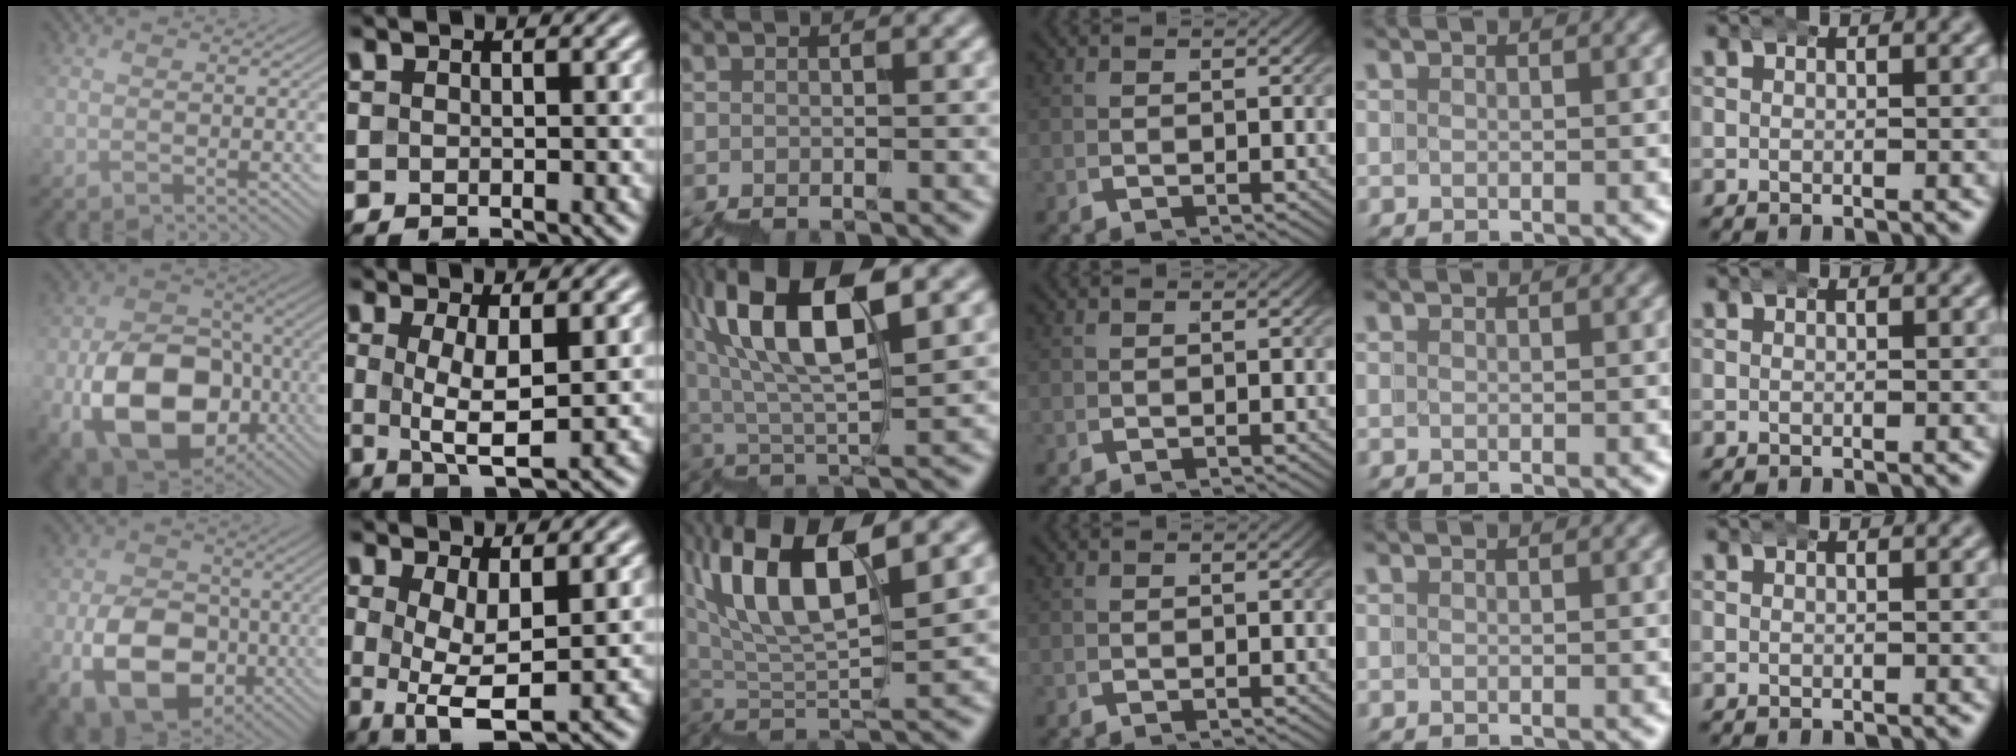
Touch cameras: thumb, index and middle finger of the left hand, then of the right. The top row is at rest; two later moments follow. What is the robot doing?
{"motion": "wrap", "object": "bubble wrap"}